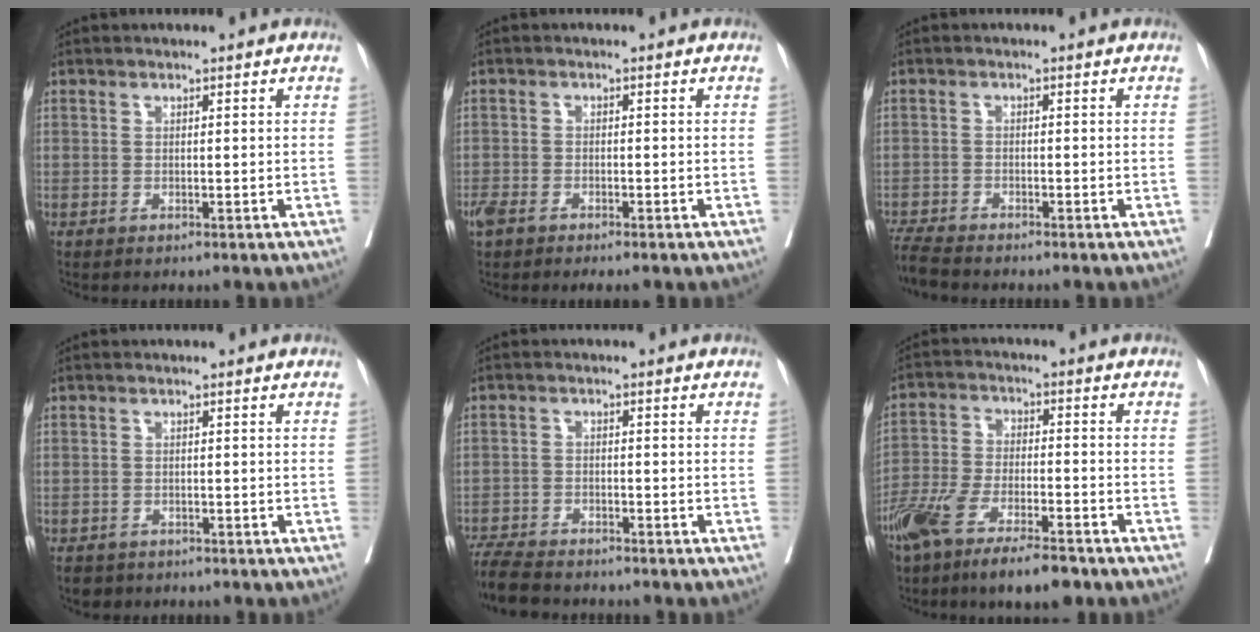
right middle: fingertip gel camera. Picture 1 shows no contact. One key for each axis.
{"total": 5.0, "fx": -3.7, "fy": 1.8, "fz": 2.9, "tx": -0.050, "ty": -0.007, "tz": -0.057}
{"total": 4.1, "fx": -4.0, "fy": 0.0, "fz": 1.1, "tx": -0.020, "ty": -0.019, "tz": -0.075}
{"total": 2.7, "fx": -2.1, "fy": 1.7, "fz": 0.3, "tx": -0.007, "ty": 0.000, "tz": -0.034}
{"total": 7.3, "fx": -6.7, "fy": 1.3, "fz": 2.5, "tx": -0.038, "ty": -0.017, "tz": -0.115}
{"total": 13.0, "fx": -9.2, "fy": 3.1, "fz": 8.7, "tx": -0.162, "ty": -0.018, "tz": -0.162}